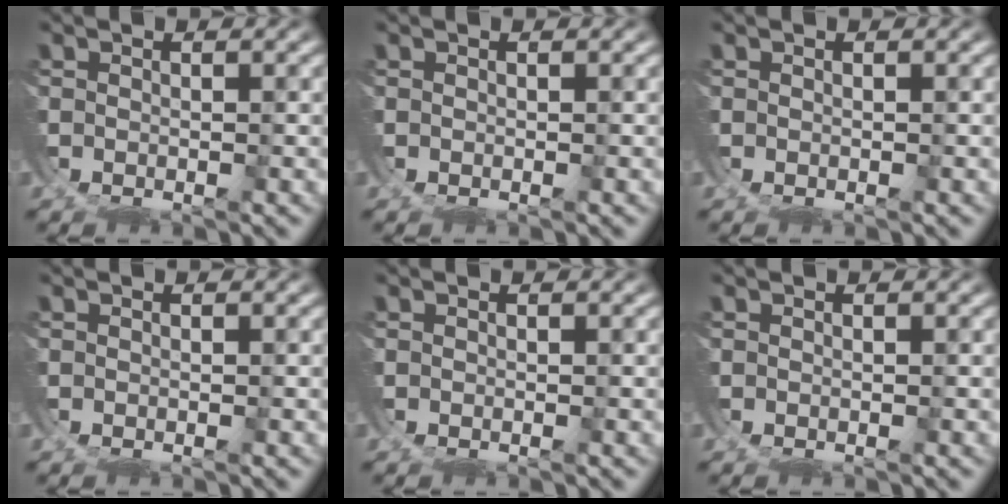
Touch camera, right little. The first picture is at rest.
{"total": 0.0}
{"total": 0.0}
{"total": 0.0}
{"total": 0.0}
{"total": 0.0}